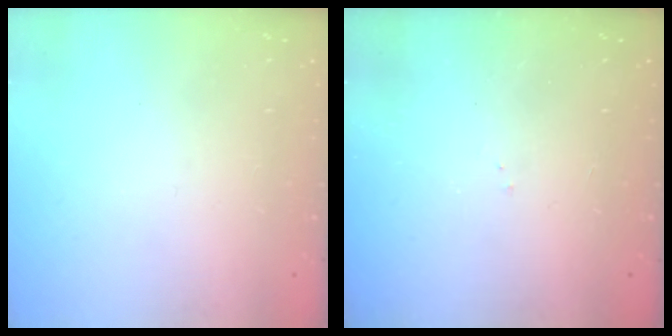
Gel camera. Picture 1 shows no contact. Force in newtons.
{"total": 5.8, "press": 5.8, "slide": 0.8}